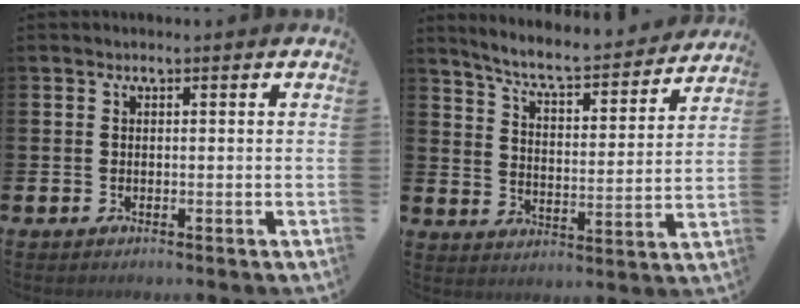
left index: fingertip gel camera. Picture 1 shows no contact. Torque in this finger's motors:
{"motor_torque": [0.89, -0.88, 0.33, 0.15]}